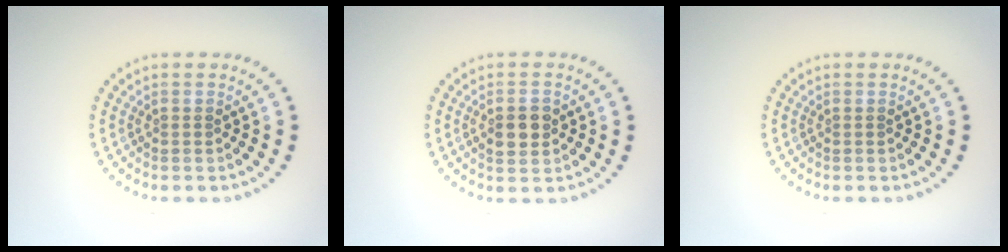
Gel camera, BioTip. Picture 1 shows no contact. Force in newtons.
{"total": 2.9, "press": 2.9, "slide": 0.1}
{"total": 0.0}